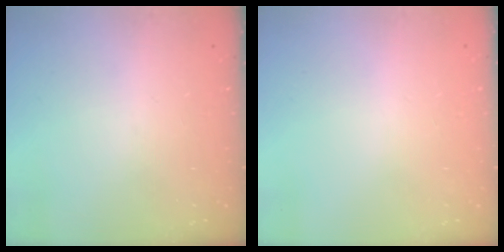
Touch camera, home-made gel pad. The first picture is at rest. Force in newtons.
{"total": 2.4, "press": 2.4, "slide": 0.2}